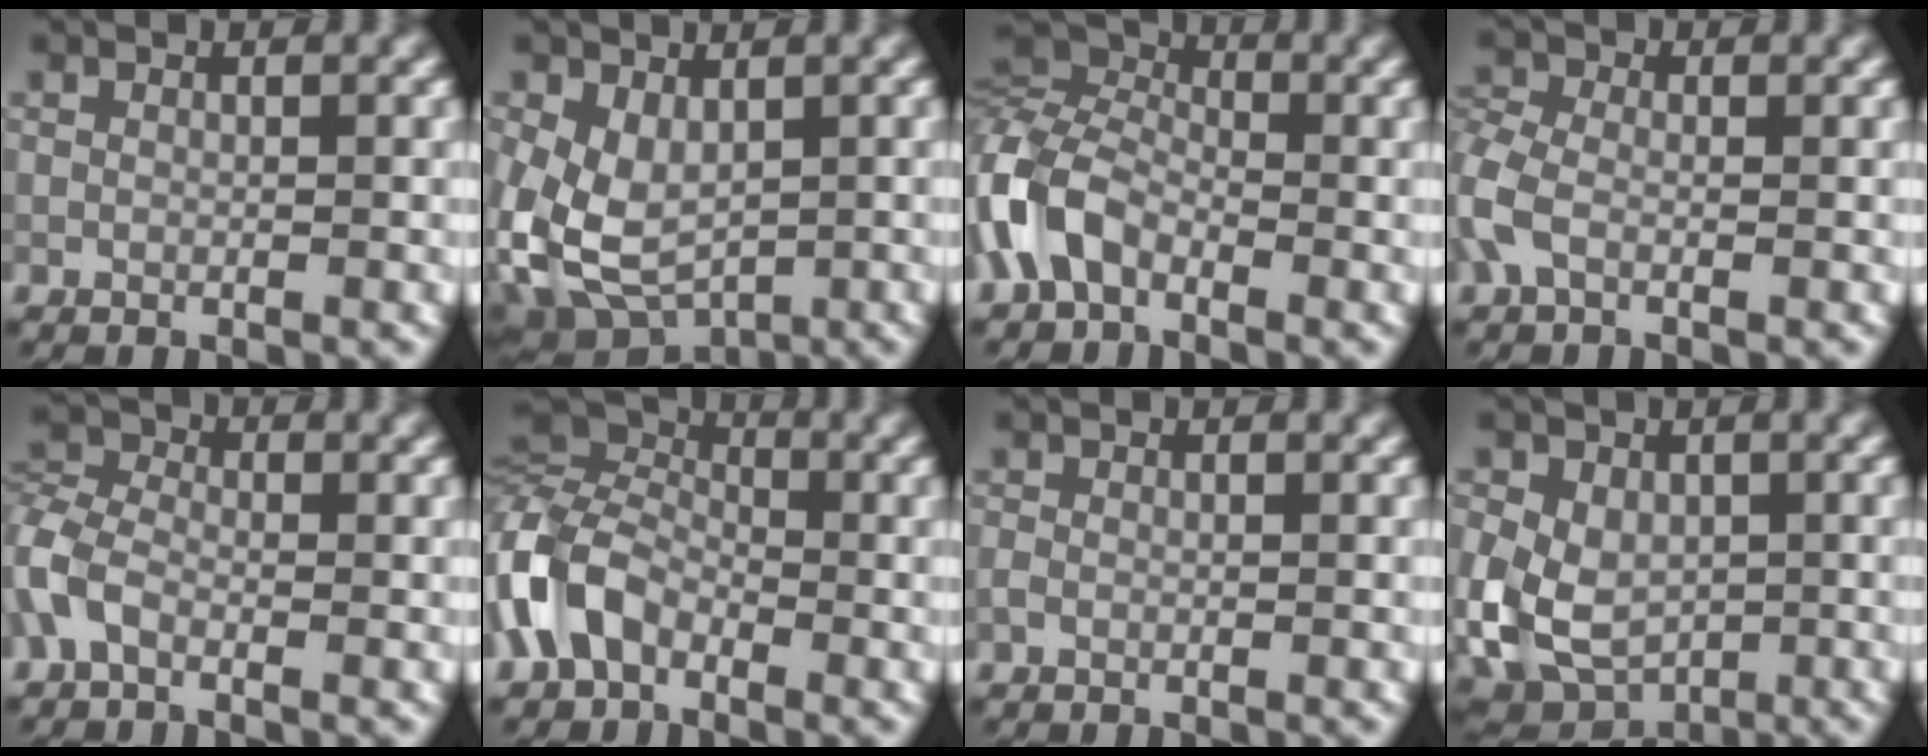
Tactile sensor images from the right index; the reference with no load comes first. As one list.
[{"total": 6.8, "force": [-0.6, 4.7, 4.9], "torque": [-0.118, -0.019, -0.004]}, {"total": 7.3, "force": [-3.2, 4.4, 5.0], "torque": [-0.115, 0.010, -0.090]}, {"total": 2.8, "force": [-0.7, 1.8, 2.1], "torque": [-0.055, 0.005, -0.031]}, {"total": 3.7, "force": [-1.7, 2.1, 2.4], "torque": [-0.058, 0.009, -0.053]}, {"total": 8.0, "force": [-3.2, 5.1, 5.3], "torque": [-0.124, 0.007, -0.089]}, {"total": 0.6, "force": [-0.4, 0.4, 0.3], "torque": [-0.009, -0.001, -0.011]}, {"total": 7.9, "force": [-1.0, 5.7, 5.3], "torque": [-0.121, -0.016, -0.022]}]